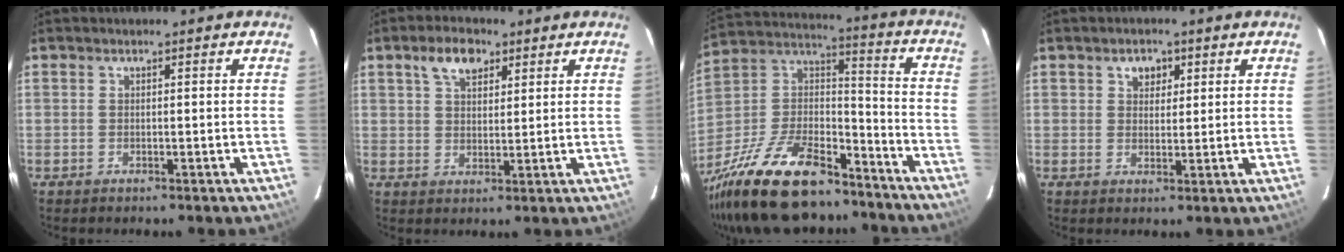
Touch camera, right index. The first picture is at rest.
{"total": 5.7, "force": [3.4, 3.0, 3.5], "torque": [-0.059, 0.012, 0.058]}
{"total": 27.0, "force": [-19.7, 10.9, 14.9], "torque": [-0.311, 0.004, -0.320]}
{"total": 3.1, "force": [1.7, 2.1, 1.5], "torque": [-0.015, 0.007, 0.028]}